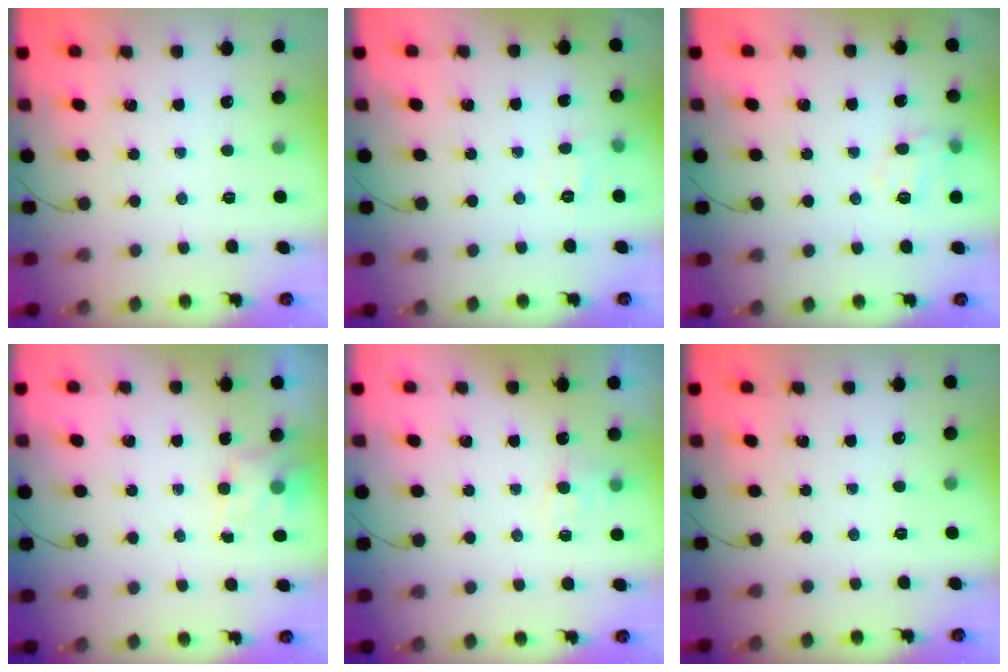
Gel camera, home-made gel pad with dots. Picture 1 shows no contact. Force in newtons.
{"total": 6.1, "press": 6.0, "slide": 1.4}
{"total": 7.0, "press": 6.9, "slide": 0.7}
{"total": 4.1, "press": 3.9, "slide": 1.1}
{"total": 3.7, "press": 3.3, "slide": 1.6}
{"total": 0.0}